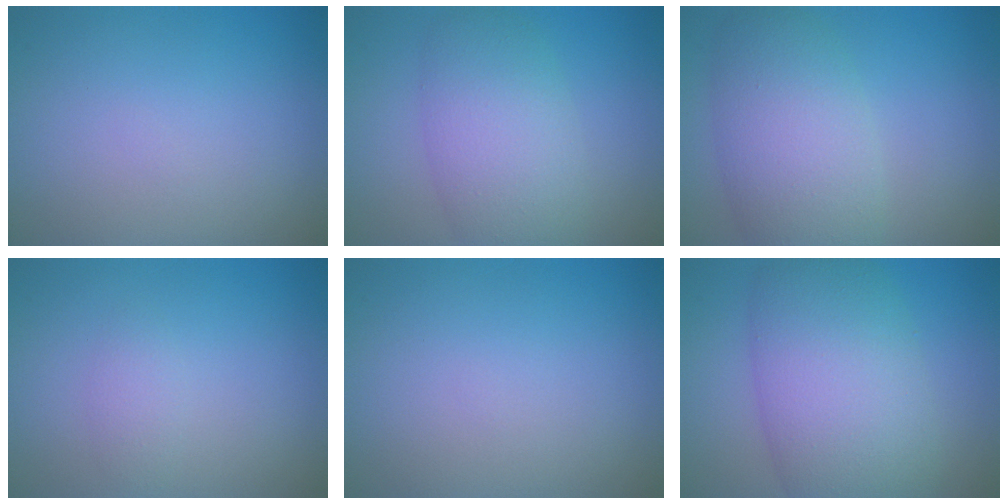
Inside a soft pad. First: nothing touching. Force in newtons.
{"total": 6.2, "press": 6.2, "slide": 0.1}
{"total": 7.0, "press": 7.0, "slide": 0.2}
{"total": 1.2, "press": 1.2, "slide": 0.1}
{"total": 0.0}
{"total": 10.2, "press": 10.2, "slide": 0.4}